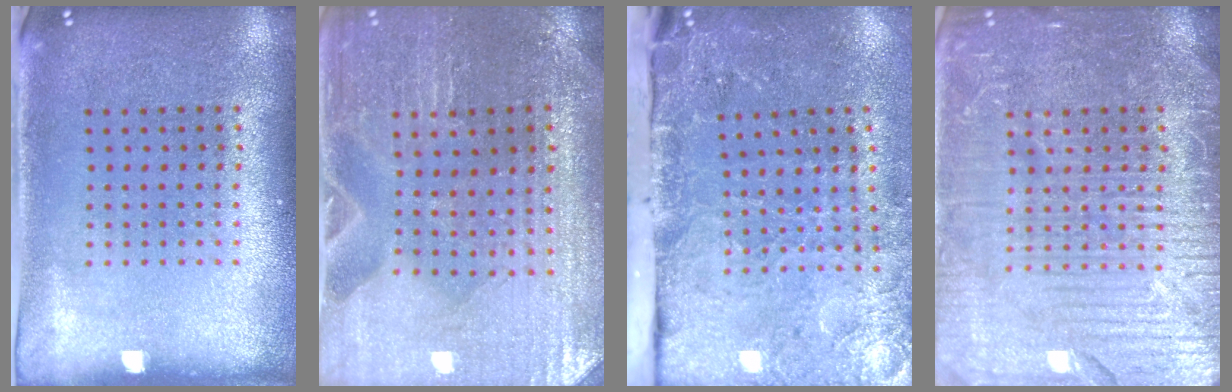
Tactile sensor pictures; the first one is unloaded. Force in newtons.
{"total": 1.2, "press": 1.2, "slide": 0.0}
{"total": 3.7, "press": 3.4, "slide": 1.5}
{"total": 7.2, "press": 7.2, "slide": 0.9}